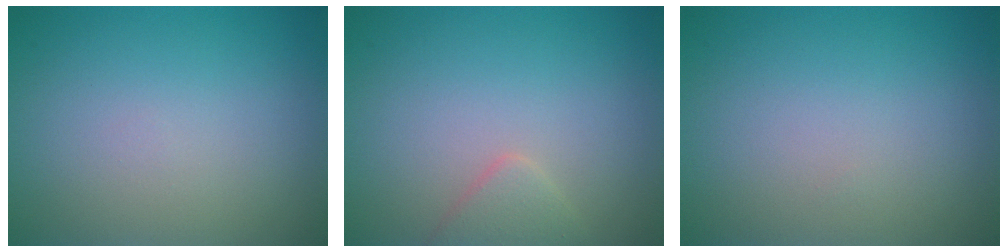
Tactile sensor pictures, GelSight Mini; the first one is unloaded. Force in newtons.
{"total": 1.6, "press": 1.6, "slide": 0.1}
{"total": 0.0}